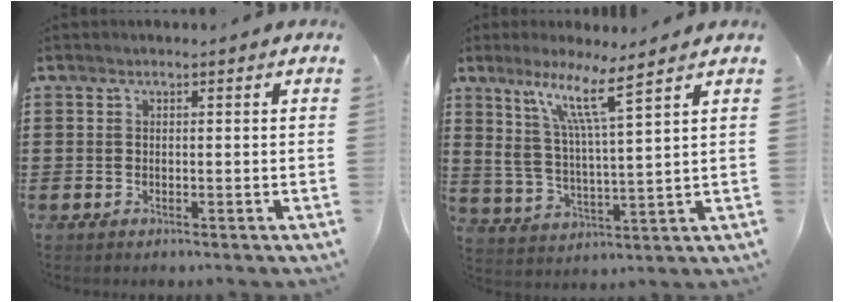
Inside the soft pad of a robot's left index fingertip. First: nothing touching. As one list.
[{"total": 8.7, "force": [6.0, 0.2, 6.3], "torque": [-0.133, -0.025, 0.101]}]